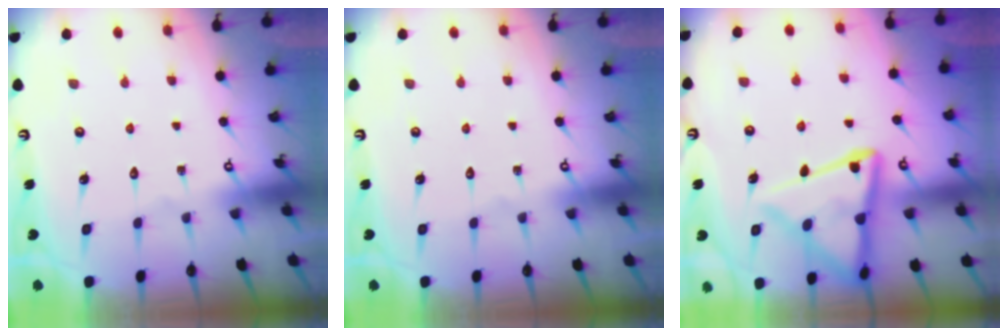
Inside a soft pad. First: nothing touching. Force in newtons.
{"total": 0.0}
{"total": 15.4, "press": 15.3, "slide": 1.5}